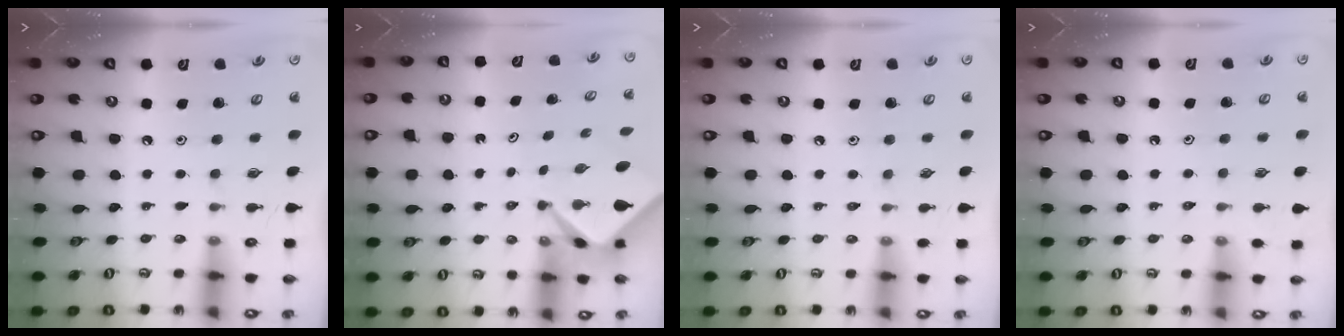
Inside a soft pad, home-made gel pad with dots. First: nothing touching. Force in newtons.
{"total": 2.5, "press": 2.5, "slide": 0.2}
{"total": 2.1, "press": 2.1, "slide": 0.4}
{"total": 0.9, "press": 0.9, "slide": 0.2}